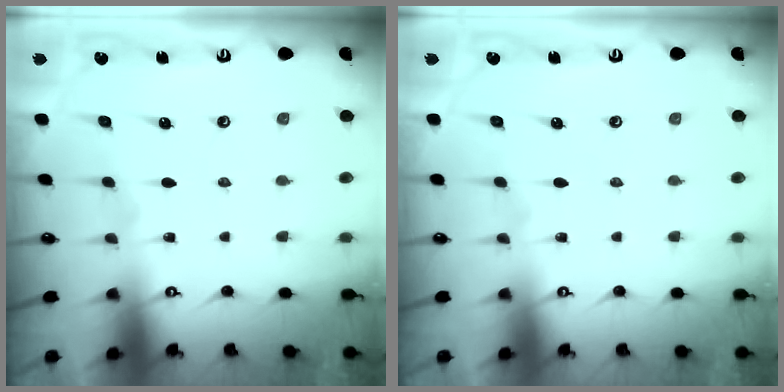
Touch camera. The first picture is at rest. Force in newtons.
{"total": 0.0}